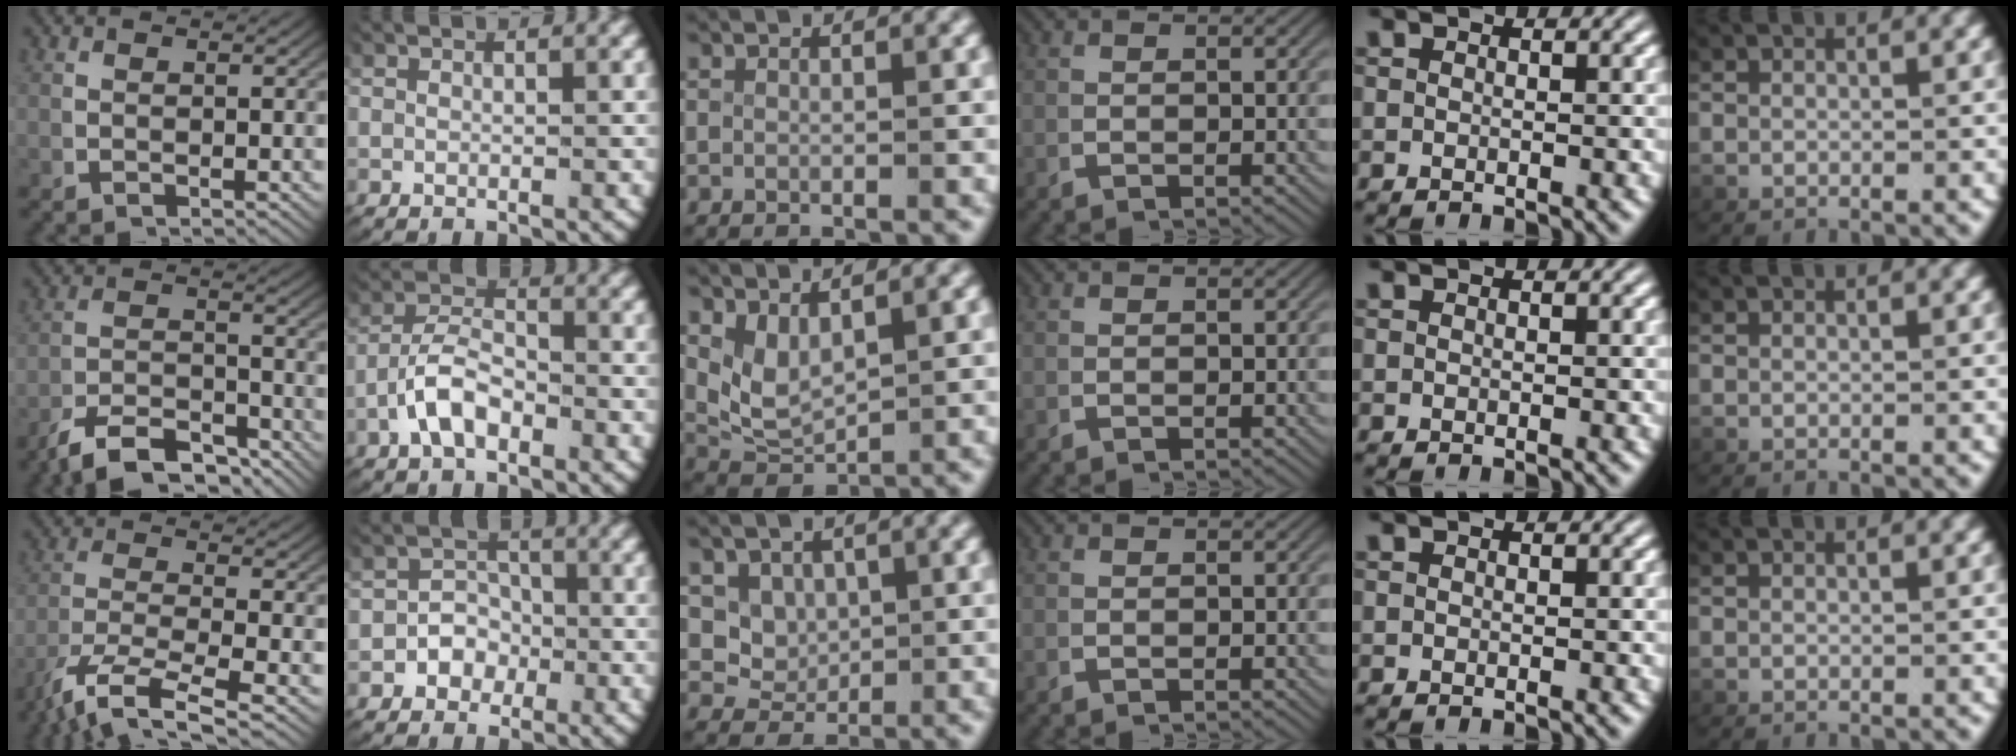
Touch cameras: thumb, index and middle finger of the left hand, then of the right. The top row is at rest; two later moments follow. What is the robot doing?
{"motion": "lift_and_place", "object": "card"}